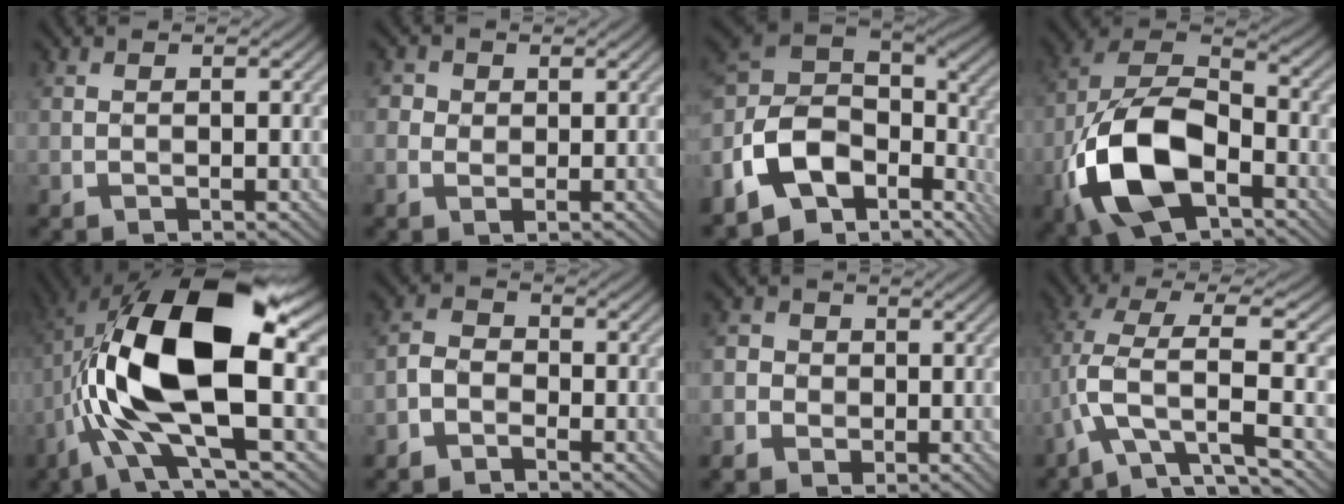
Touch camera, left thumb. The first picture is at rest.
{"total": 2.3, "force": [0.5, 2.0, 0.9], "torque": [-0.029, 0.004, 0.009]}
{"total": 14.1, "force": [-3.6, 8.4, 10.8], "torque": [-0.267, -0.002, -0.064]}
{"total": 15.3, "force": [-6.1, 8.5, 11.1], "torque": [-0.260, -0.020, -0.124]}
{"total": 16.3, "force": [-0.6, 6.6, 14.9], "torque": [-0.299, 0.021, -0.017]}
{"total": 3.0, "force": [-2.0, 1.9, 1.2], "torque": [-0.033, 0.006, -0.048]}
{"total": 3.6, "force": [-0.7, 3.4, 0.8], "torque": [-0.025, 0.002, -0.024]}
{"total": 8.2, "force": [-2.2, 2.2, 7.6], "torque": [-0.160, 0.019, -0.057]}